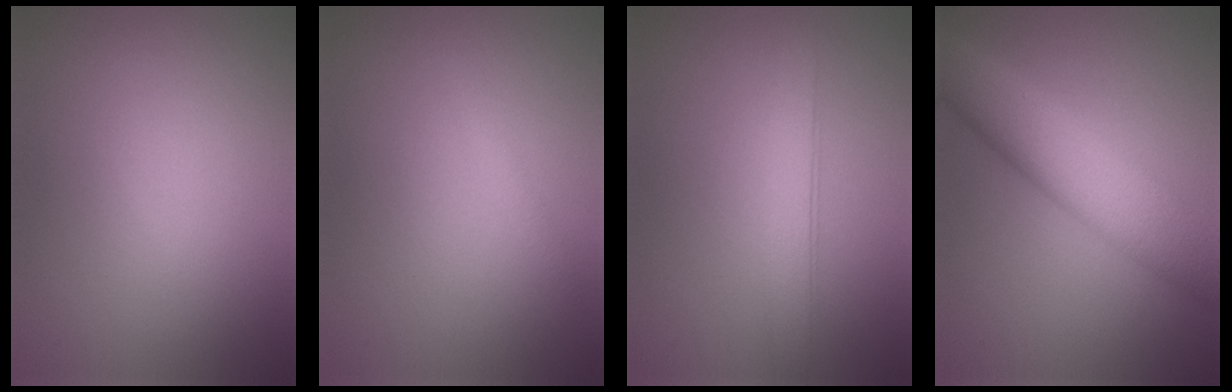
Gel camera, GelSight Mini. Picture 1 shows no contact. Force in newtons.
{"total": 0.8, "press": 0.8, "slide": 0.0}
{"total": 2.7, "press": 2.7, "slide": 0.0}
{"total": 8.1, "press": 8.1, "slide": 0.1}